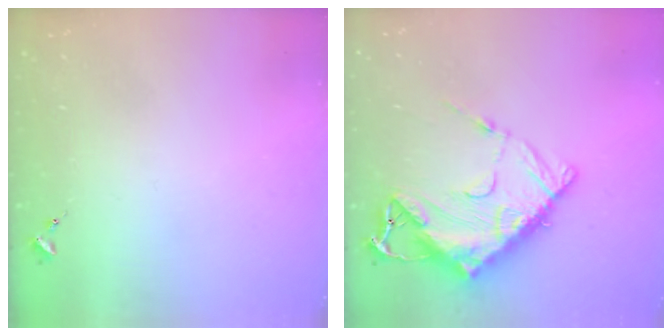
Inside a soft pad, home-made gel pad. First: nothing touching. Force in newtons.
{"total": 18.7, "press": 18.6, "slide": 1.9}